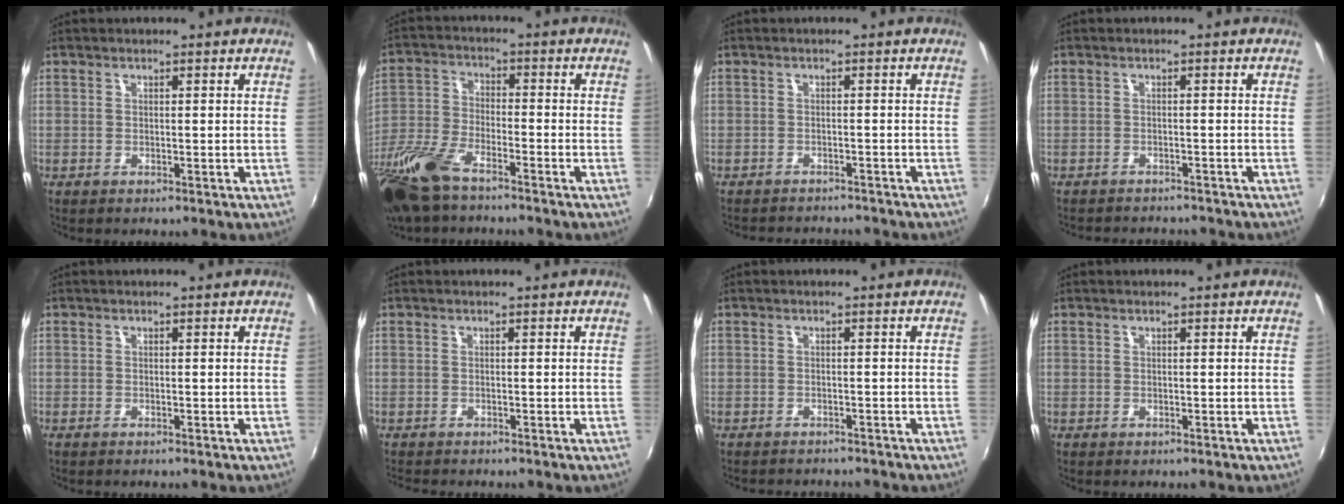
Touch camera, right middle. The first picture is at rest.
{"total": 14.8, "force": [-10.5, 5.2, 9.1], "torque": [-0.212, -0.029, -0.214]}
{"total": 6.6, "force": [-6.2, 1.4, 1.8], "torque": [-0.048, -0.009, -0.089]}
{"total": 5.9, "force": [-5.5, 1.3, 1.6], "torque": [-0.045, -0.010, -0.079]}
{"total": 0.6, "force": [-0.5, 0.1, 0.3], "torque": [-0.006, -0.003, -0.010]}
{"total": 1.7, "force": [-1.6, 0.3, 0.5], "torque": [-0.012, -0.010, -0.027]}
{"total": 4.7, "force": [-4.4, 1.0, 1.3], "torque": [-0.035, -0.009, -0.062]}
{"total": 0.0}